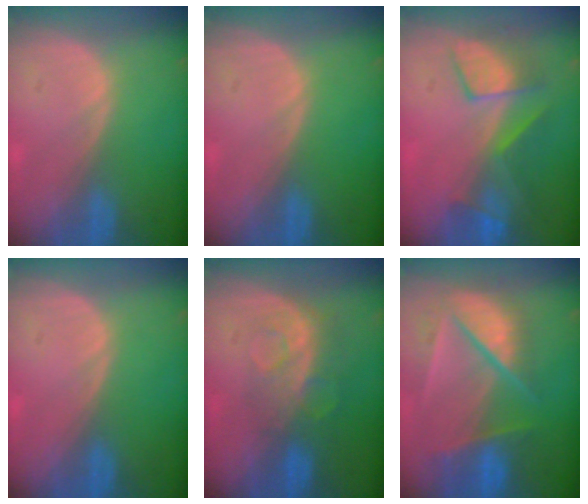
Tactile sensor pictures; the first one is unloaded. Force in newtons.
{"total": 0.0}
{"total": 7.6, "press": 7.2, "slide": 2.5}
{"total": 0.0}
{"total": 8.3, "press": 7.0, "slide": 4.5}
{"total": 9.9, "press": 8.5, "slide": 5.1}